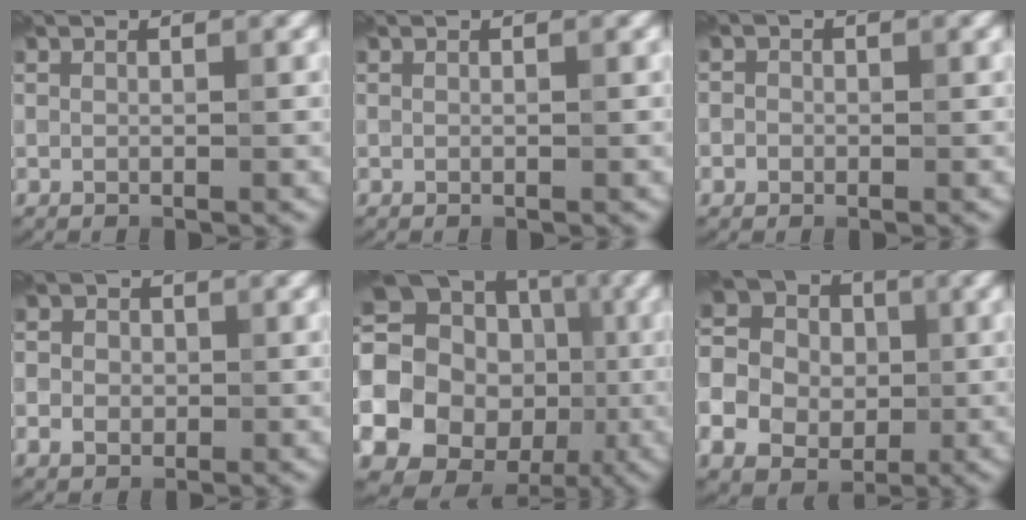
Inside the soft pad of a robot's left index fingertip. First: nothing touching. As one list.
[{"total": 0.0}, {"total": 1.5, "force": [-0.1, 1.4, 0.4], "torque": [0.008, 0.004, -0.012]}, {"total": 3.1, "force": [-0.1, 2.7, 1.4], "torque": [-0.008, 0.004, -0.012]}, {"total": 22.8, "force": [-3.6, 20.8, 8.7], "torque": [-0.171, 0.001, -0.098]}, {"total": 13.0, "force": [-2.1, 11.7, 5.2], "torque": [-0.156, 0.006, -0.061]}]